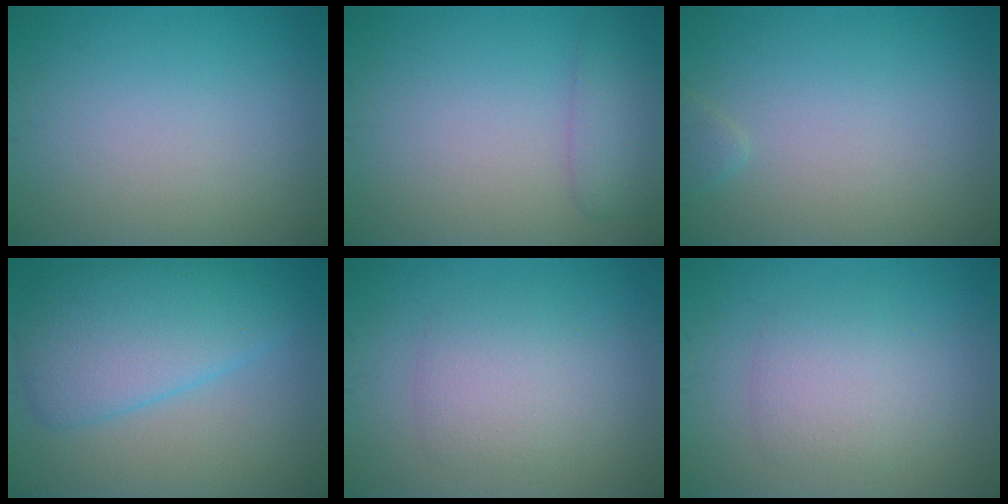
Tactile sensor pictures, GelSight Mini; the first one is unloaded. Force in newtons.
{"total": 2.3, "press": 2.3, "slide": 0.1}
{"total": 0.8, "press": 0.8, "slide": 0.1}
{"total": 6.3, "press": 6.3, "slide": 0.3}
{"total": 2.9, "press": 2.9, "slide": 0.2}
{"total": 2.9, "press": 2.9, "slide": 0.2}